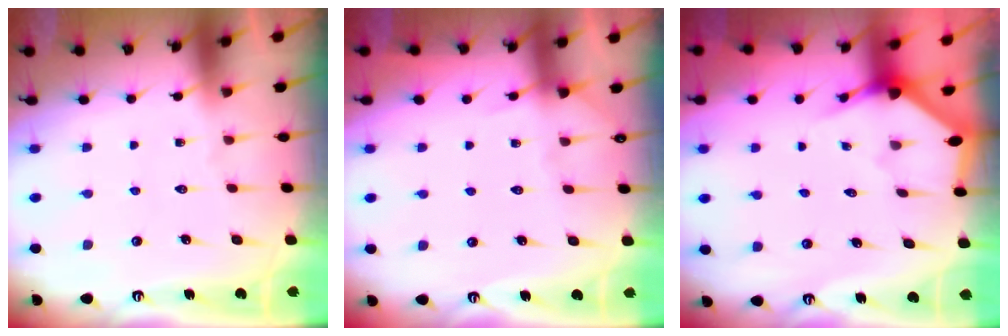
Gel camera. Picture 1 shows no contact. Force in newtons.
{"total": 2.2, "press": 2.2, "slide": 0.2}
{"total": 2.9, "press": 2.9, "slide": 0.2}